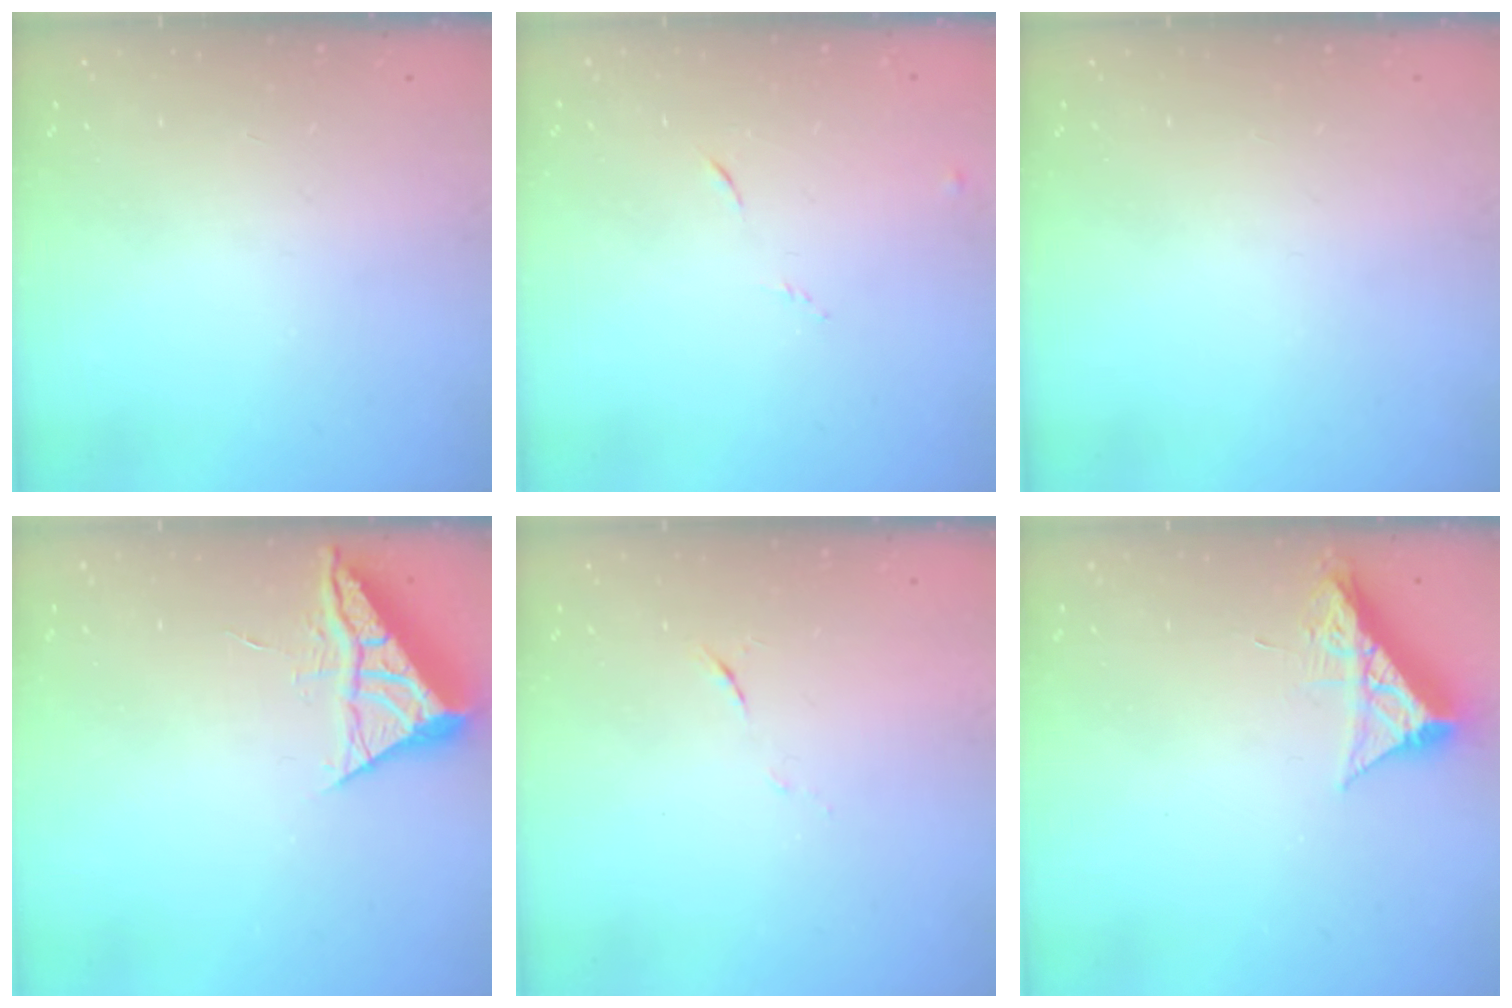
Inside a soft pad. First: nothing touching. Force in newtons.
{"total": 5.2, "press": 5.1, "slide": 0.6}
{"total": 0.0}
{"total": 6.0, "press": 5.9, "slide": 0.4}
{"total": 5.2, "press": 5.1, "slide": 1.2}
{"total": 8.9, "press": 8.9, "slide": 0.4}